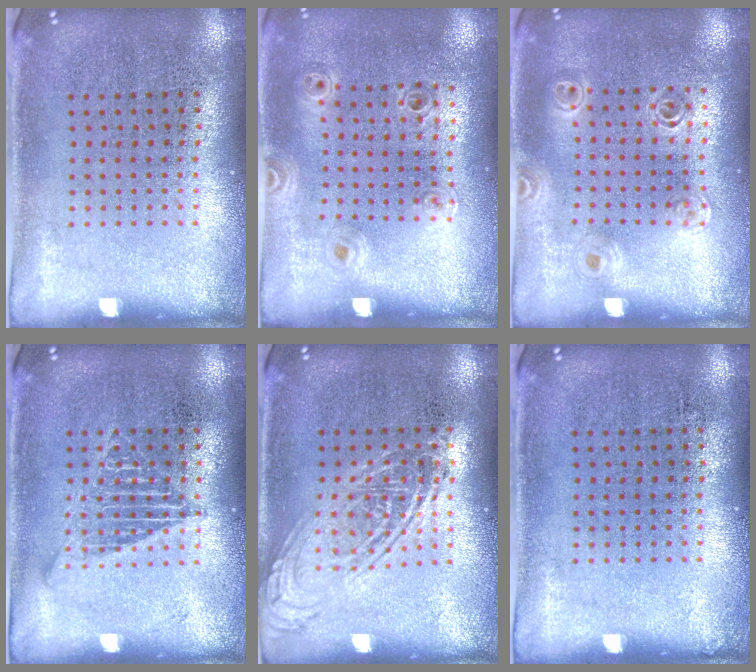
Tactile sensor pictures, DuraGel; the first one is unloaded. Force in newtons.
{"total": 0.9, "press": 0.9, "slide": 0.2}
{"total": 1.1, "press": 1.1, "slide": 0.2}
{"total": 1.7, "press": 1.7, "slide": 0.1}
{"total": 1.8, "press": 1.8, "slide": 0.1}
{"total": 0.0}